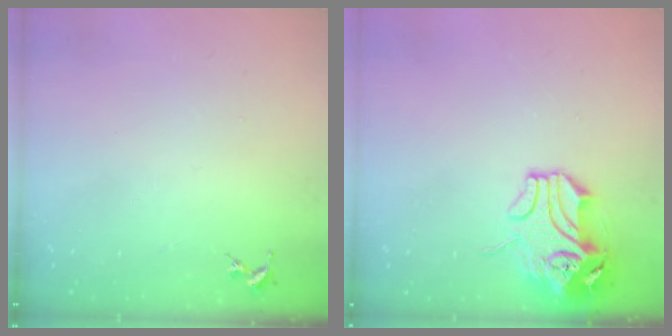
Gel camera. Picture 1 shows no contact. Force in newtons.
{"total": 11.6, "press": 11.4, "slide": 2.0}